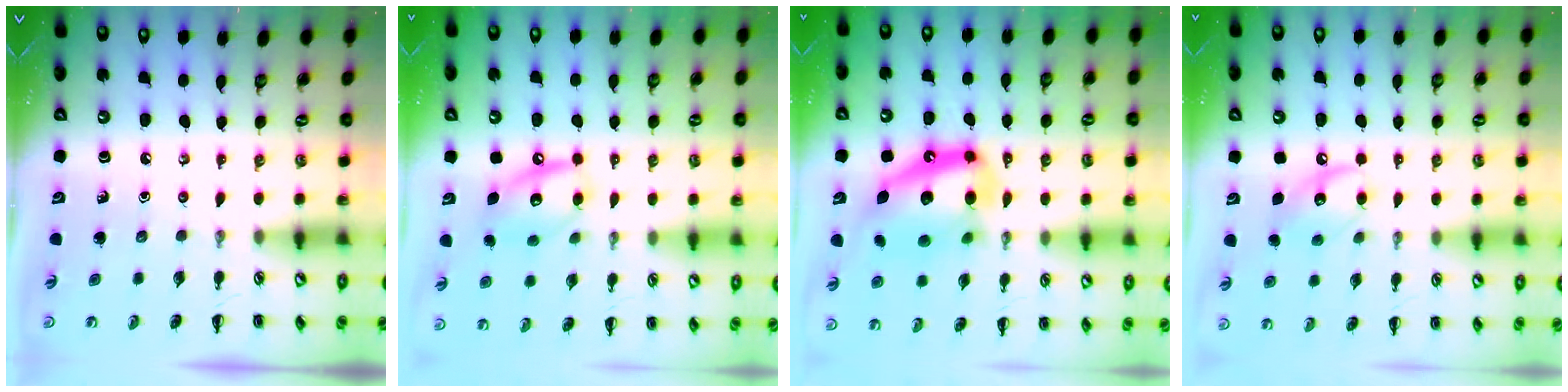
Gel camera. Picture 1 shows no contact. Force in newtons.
{"total": 12.2, "press": 12.0, "slide": 2.0}
{"total": 17.5, "press": 17.0, "slide": 4.4}
{"total": 10.1, "press": 10.0, "slide": 1.0}